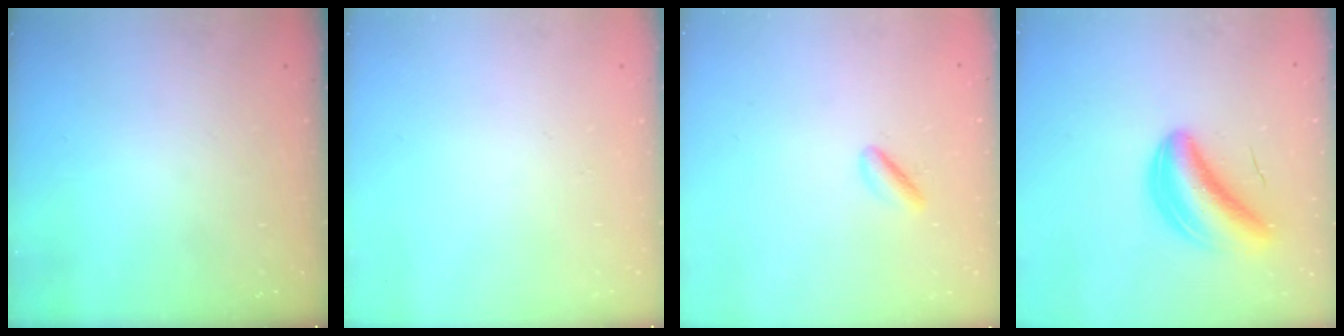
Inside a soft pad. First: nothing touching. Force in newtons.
{"total": 0.0}
{"total": 2.5, "press": 2.4, "slide": 0.8}
{"total": 7.9, "press": 7.5, "slide": 2.5}